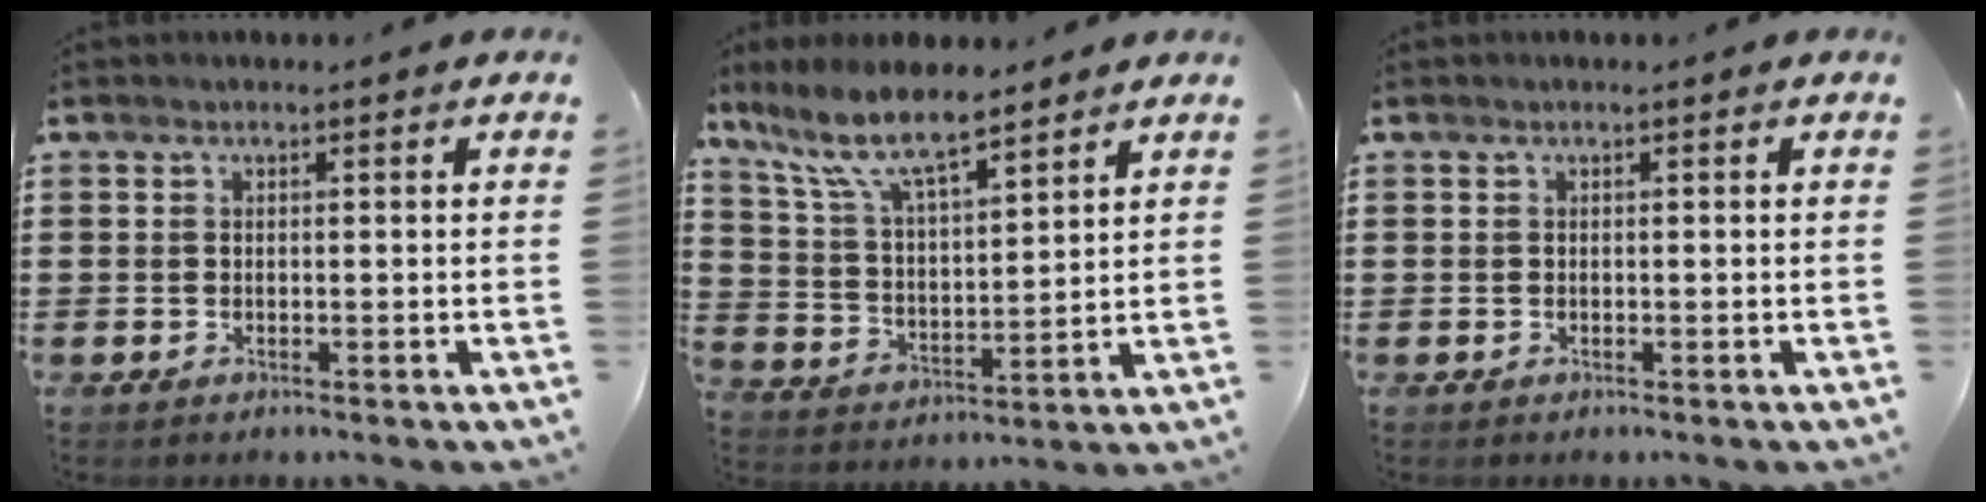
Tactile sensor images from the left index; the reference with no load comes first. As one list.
[{"total": 9.4, "force": [7.4, 2.4, 5.4], "torque": [-0.131, -0.025, 0.130]}, {"total": 0.0}]